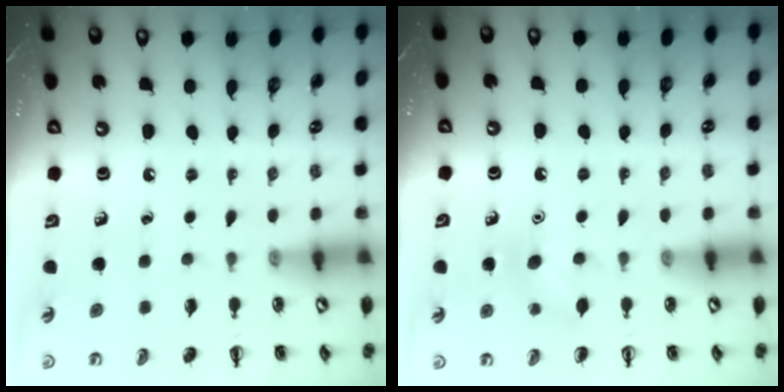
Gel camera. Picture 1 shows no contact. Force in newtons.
{"total": 5.6, "press": 5.4, "slide": 1.7}